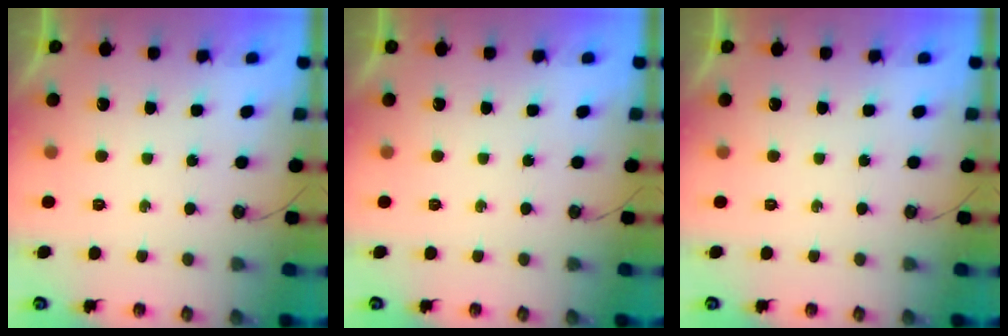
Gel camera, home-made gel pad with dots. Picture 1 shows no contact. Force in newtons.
{"total": 0.0}
{"total": 0.0}